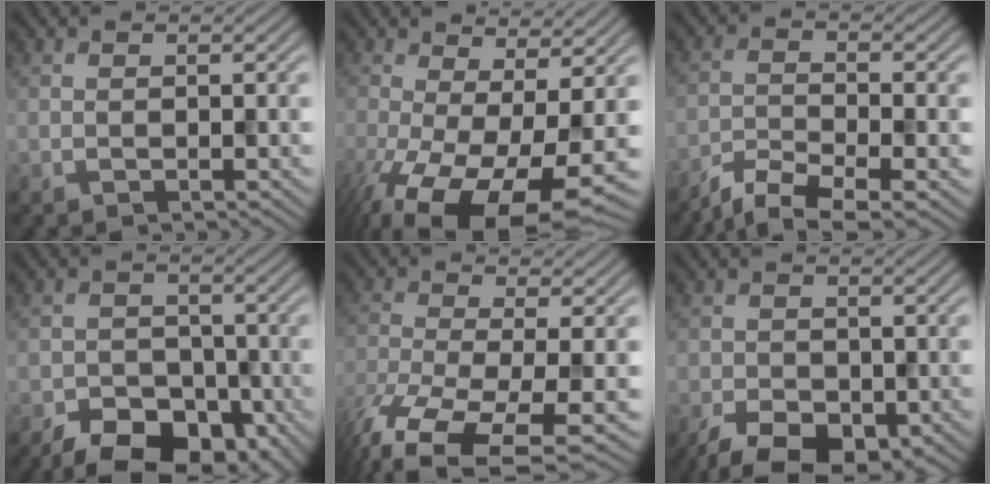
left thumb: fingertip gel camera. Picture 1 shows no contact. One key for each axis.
{"total": 15.0, "fx": -5.4, "fy": 6.7, "fz": 12.3, "tx": -0.252, "ty": -0.044, "tz": -0.070}
{"total": 6.1, "fx": -4.8, "fy": 1.3, "fz": 3.5, "tx": -0.072, "ty": -0.011, "tz": -0.091}
{"total": 9.7, "fx": -6.2, "fy": 5.6, "fz": 4.9, "tx": -0.072, "ty": -0.015, "tz": -0.099}
{"total": 11.9, "fx": -7.3, "fy": 3.4, "fz": 8.9, "tx": -0.204, "ty": -0.031, "tz": -0.123}
{"total": 6.7, "fx": -3.5, "fy": 3.8, "fz": 4.2, "tx": -0.086, "ty": -0.017, "tz": -0.060}